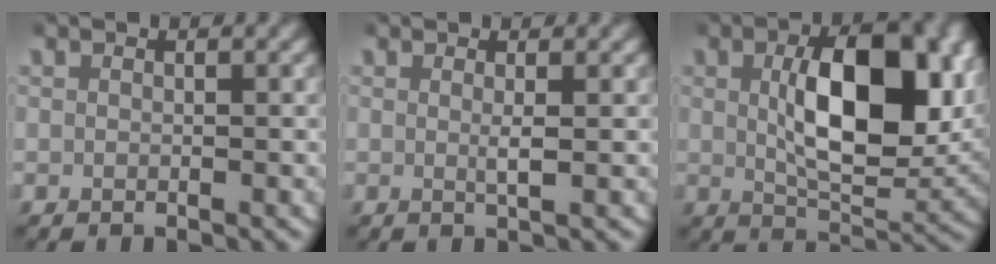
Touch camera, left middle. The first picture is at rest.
{"total": 1.1, "force": [0.4, -0.2, 1.0], "torque": [-0.022, -0.006, 0.008]}
{"total": 10.5, "force": [1.9, 4.8, 9.2], "torque": [-0.139, -0.006, 0.031]}